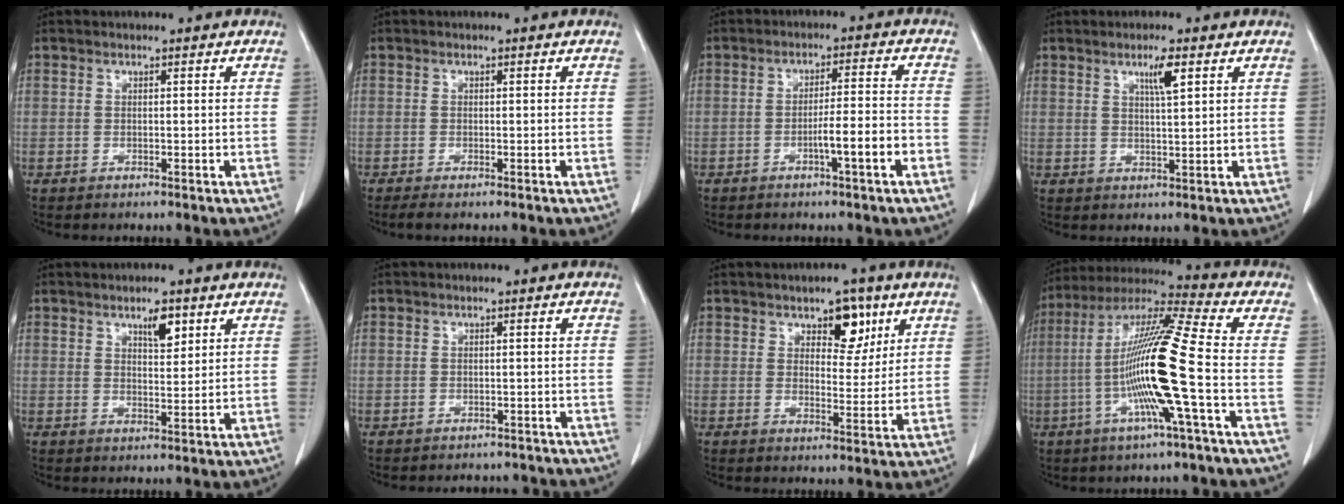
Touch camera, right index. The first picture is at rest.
{"total": 1.4, "force": [-1.0, 0.1, 1.0], "torque": [-0.021, -0.006, -0.020]}
{"total": 6.2, "force": [-2.6, -0.1, 5.6], "torque": [-0.082, 0.008, -0.039]}
{"total": 3.6, "force": [1.8, 0.2, 3.1], "torque": [-0.054, -0.003, 0.032]}
{"total": 3.8, "force": [2.2, 1.3, 2.8], "torque": [-0.045, -0.003, 0.037]}
{"total": 5.6, "force": [-4.9, 2.7, 0.1], "torque": [0.004, 0.010, -0.051]}
{"total": 5.9, "force": [3.2, 3.1, 3.8], "torque": [-0.046, 0.003, 0.047]}
{"total": 16.7, "force": [-3.4, -1.1, 16.3], "torque": [-0.313, -0.001, -0.078]}